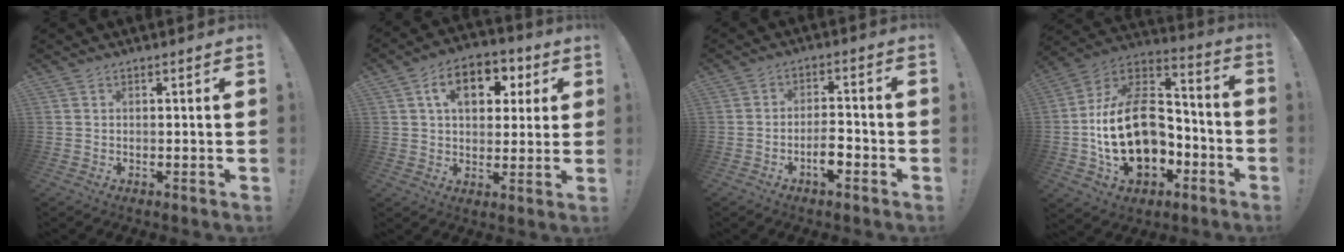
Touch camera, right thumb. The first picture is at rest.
{"total": 12.1, "force": [4.1, 8.3, 7.8], "torque": [-0.111, 0.000, 0.070]}
{"total": 5.7, "force": [-2.9, 1.9, 4.5], "torque": [-0.075, 0.011, -0.050]}
{"total": 24.2, "force": [-4.1, 16.6, 17.2], "torque": [-0.304, 0.021, -0.057]}